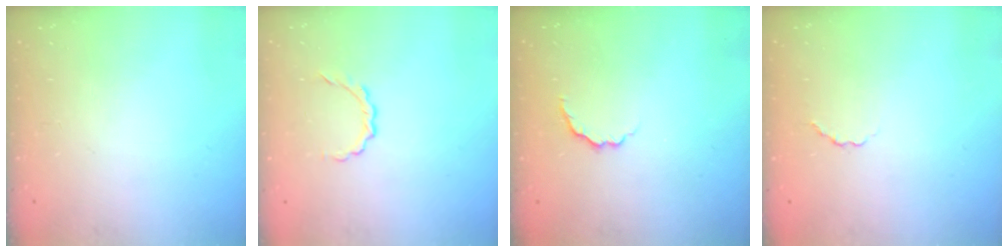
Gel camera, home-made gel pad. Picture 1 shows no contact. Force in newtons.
{"total": 3.0, "press": 2.8, "slide": 0.9}
{"total": 3.4, "press": 3.3, "slide": 0.8}
{"total": 2.2, "press": 2.0, "slide": 0.8}